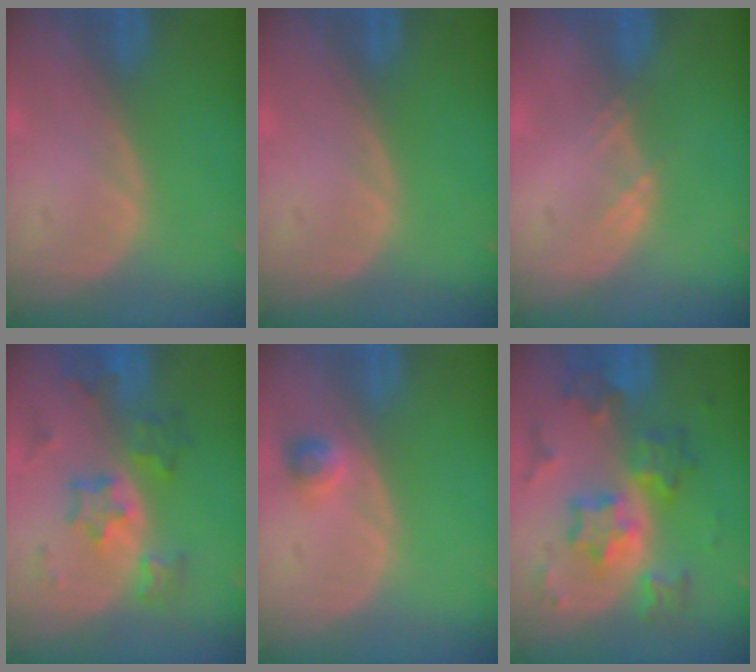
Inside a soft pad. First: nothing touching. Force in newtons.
{"total": 0.0}
{"total": 1.5, "press": 1.3, "slide": 0.8}
{"total": 6.5, "press": 6.4, "slide": 0.7}
{"total": 2.2, "press": 2.1, "slide": 0.8}
{"total": 9.4, "press": 9.4, "slide": 0.8}